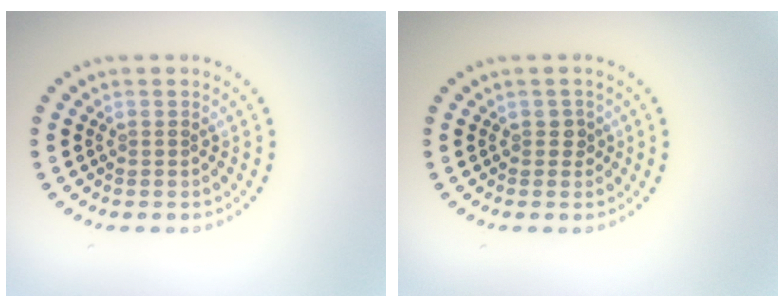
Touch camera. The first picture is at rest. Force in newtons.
{"total": 1.0, "press": 0.9, "slide": 0.5}